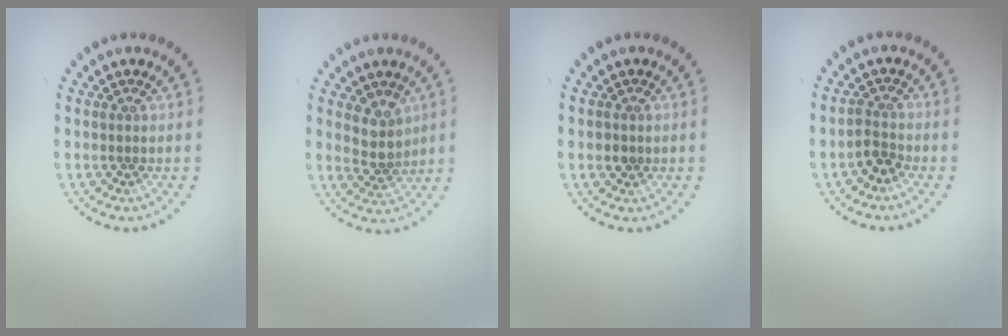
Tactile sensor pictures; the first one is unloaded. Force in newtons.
{"total": 2.6, "press": 2.2, "slide": 1.4}
{"total": 1.3, "press": 1.2, "slide": 0.4}
{"total": 1.8, "press": 1.3, "slide": 1.2}